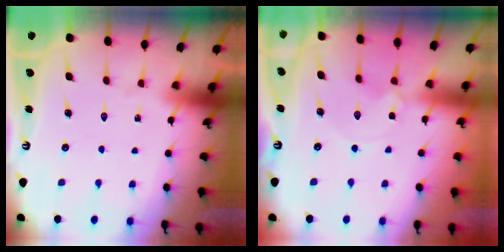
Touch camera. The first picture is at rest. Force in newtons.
{"total": 0.0}